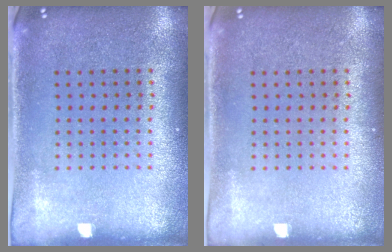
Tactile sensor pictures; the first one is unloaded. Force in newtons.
{"total": 0.0}